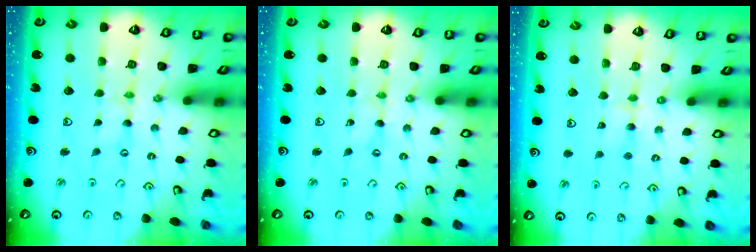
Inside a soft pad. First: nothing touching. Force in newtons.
{"total": 0.0}
{"total": 3.4, "press": 3.3, "slide": 0.4}